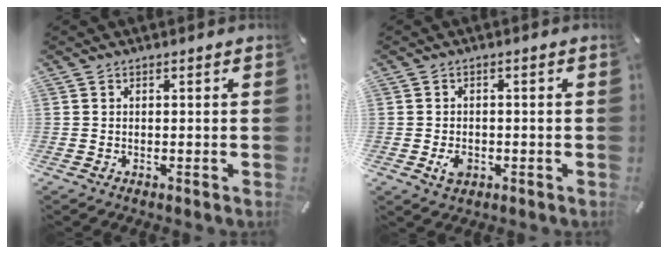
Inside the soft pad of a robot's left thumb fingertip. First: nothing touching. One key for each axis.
{"total": 3.7, "fx": -1.1, "fy": 2.6, "fz": 2.4, "tx": -0.055, "ty": 0.001, "tz": -0.022}